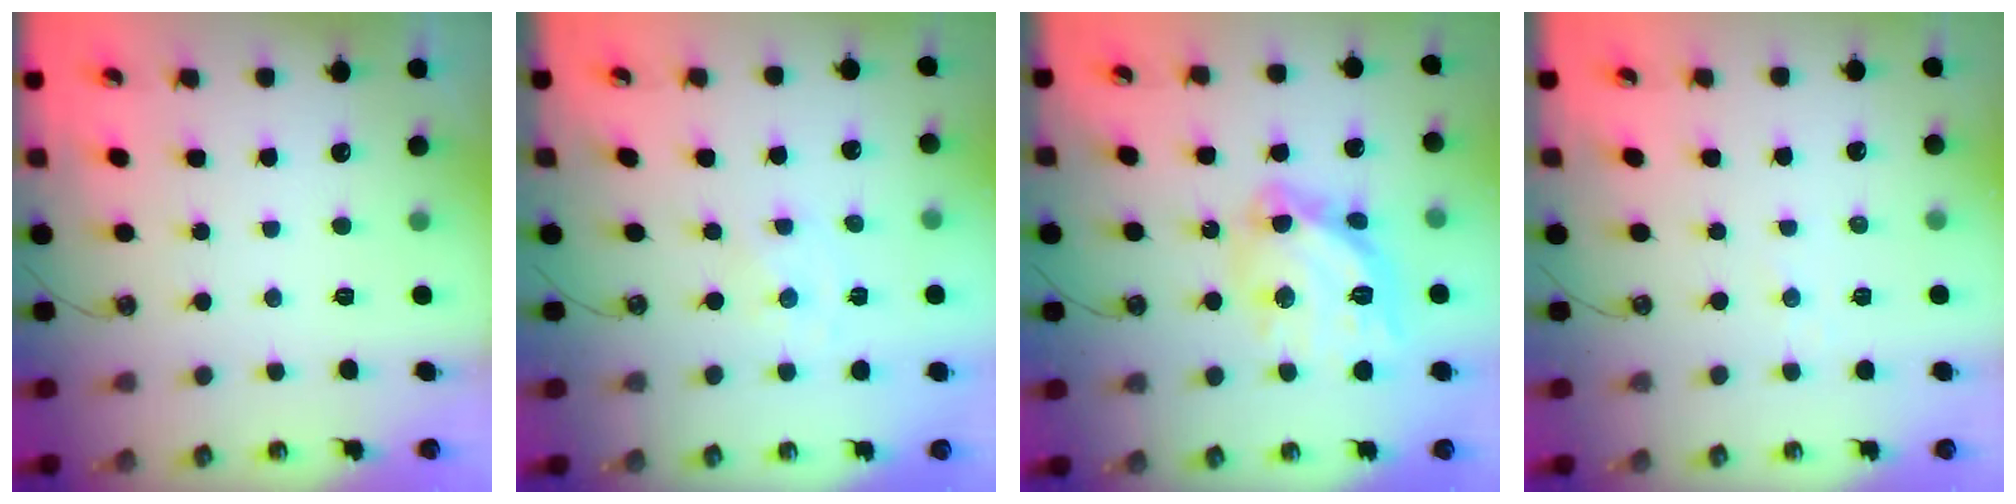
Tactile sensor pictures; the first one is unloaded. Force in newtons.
{"total": 0.0}
{"total": 16.7, "press": 16.6, "slide": 1.3}
{"total": 1.8, "press": 1.7, "slide": 0.2}